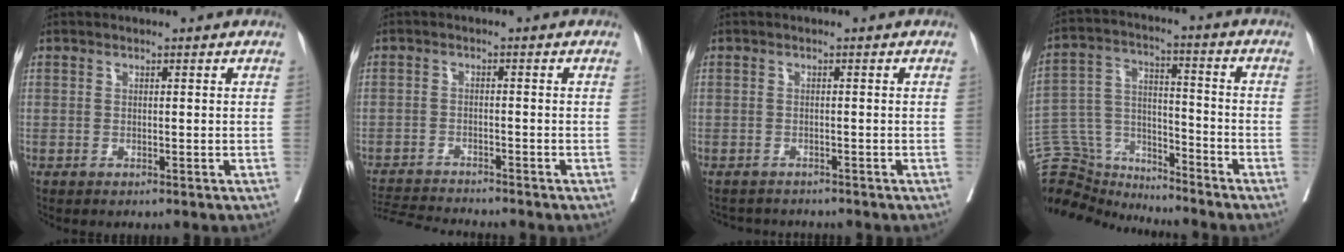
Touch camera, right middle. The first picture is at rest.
{"total": 7.3, "force": [-7.1, -0.6, 1.4], "torque": [-0.026, -0.012, -0.121]}
{"total": 3.4, "force": [-3.2, 1.3, 0.1], "torque": [-0.006, 0.001, -0.042]}
{"total": 13.2, "force": [-12.5, 4.0, 1.2], "torque": [-0.037, 0.061, -0.218]}